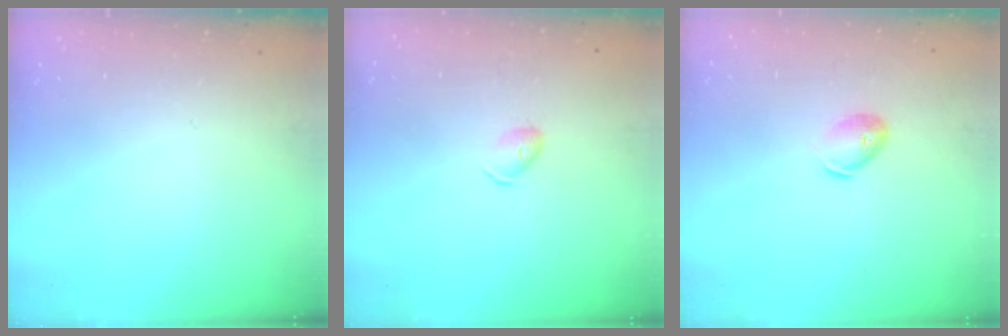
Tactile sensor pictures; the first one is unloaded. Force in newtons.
{"total": 3.4, "press": 3.4, "slide": 0.6}
{"total": 7.8, "press": 7.6, "slide": 1.7}